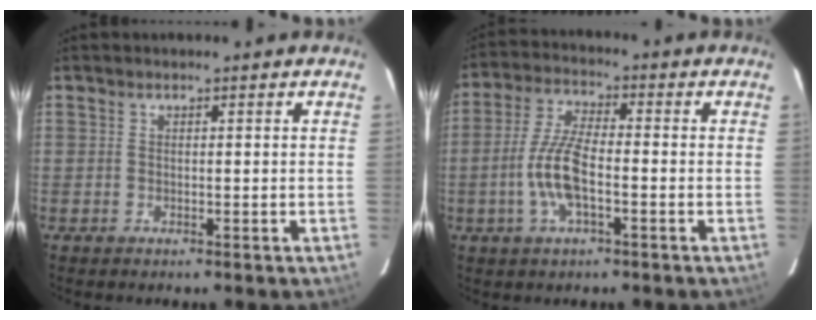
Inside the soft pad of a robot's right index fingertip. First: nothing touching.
{"total": 8.9, "force": [-2.6, 2.7, 8.0], "torque": [-0.172, 0.003, -0.053]}